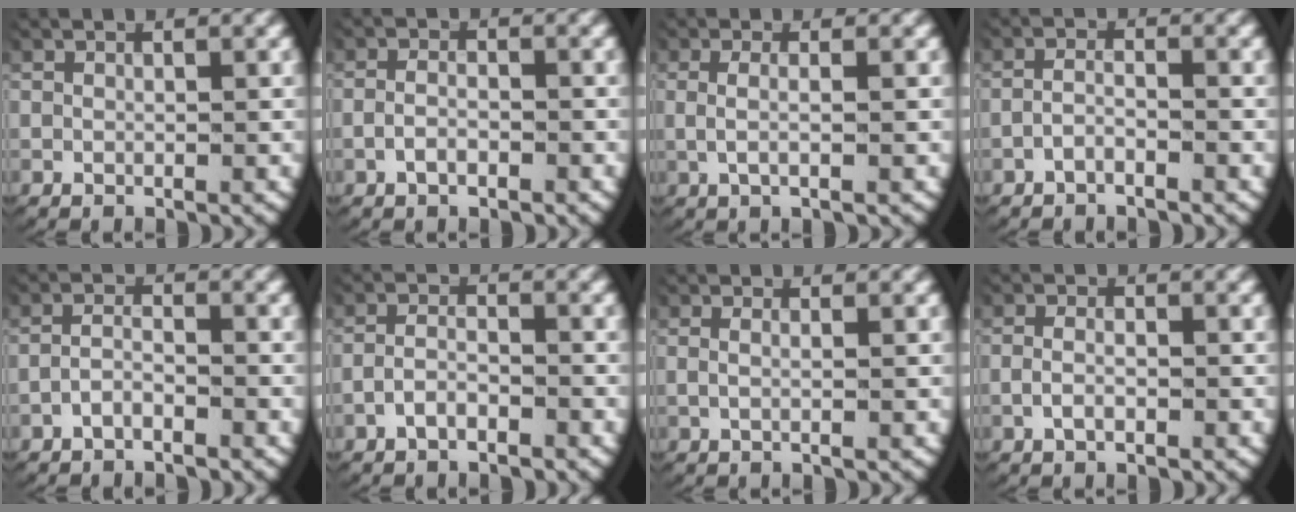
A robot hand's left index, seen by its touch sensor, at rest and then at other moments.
{"total": 2.0, "force": [-1.3, 0.9, 1.2], "torque": [-0.025, -0.009, -0.019]}
{"total": 2.4, "force": [-0.1, 0.8, 2.3], "torque": [-0.054, -0.006, 0.002]}
{"total": 2.0, "force": [-1.6, 0.6, 1.0], "torque": [-0.024, -0.009, -0.027]}
{"total": 2.2, "force": [-1.8, 0.8, 1.1], "torque": [-0.023, -0.008, -0.030]}
{"total": 2.5, "force": [-1.9, 1.1, 1.3], "torque": [-0.027, -0.008, -0.032]}
{"total": 1.0, "force": [0.0, 0.1, 1.0], "torque": [-0.028, -0.008, 0.002]}
{"total": 2.0, "force": [-1.1, 0.9, 1.5], "torque": [-0.036, -0.010, -0.014]}